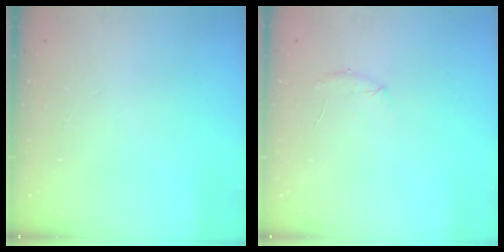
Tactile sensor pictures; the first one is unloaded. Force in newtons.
{"total": 6.2, "press": 6.0, "slide": 1.5}